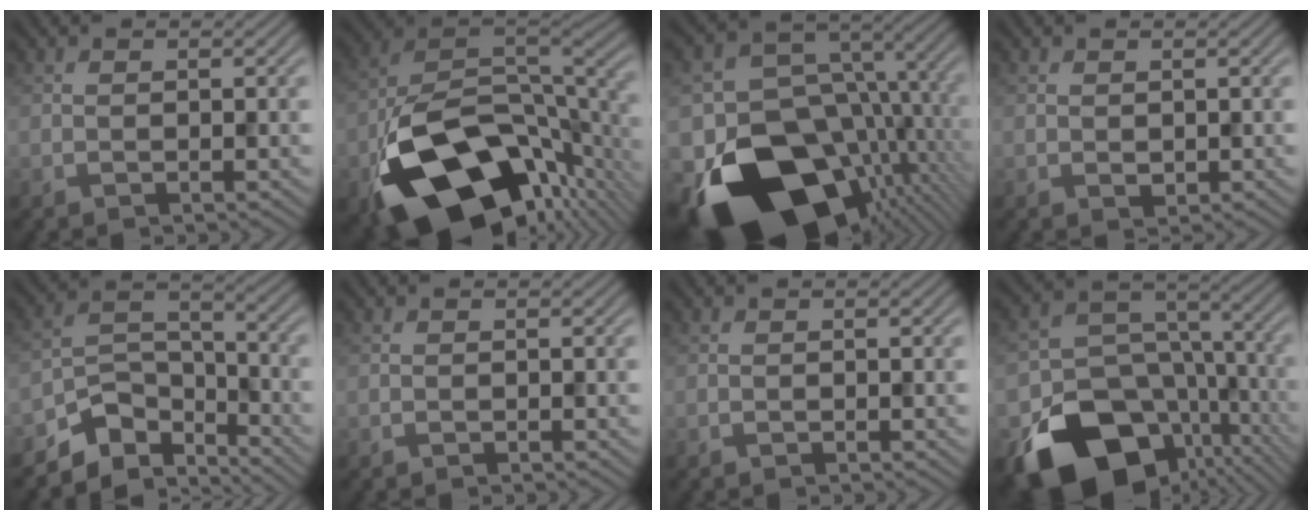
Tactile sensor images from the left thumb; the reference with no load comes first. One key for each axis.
{"total": 19.1, "fx": -9.7, "fy": 10.6, "fz": 12.6, "tx": -0.260, "ty": -0.042, "tz": -0.154}
{"total": 20.5, "fx": -8.5, "fy": 13.9, "fz": 12.5, "tx": -0.256, "ty": -0.034, "tz": -0.124}
{"total": 0.7, "fx": 0.3, "fy": 0.5, "fz": 0.4, "tx": -0.014, "ty": -0.003, "tz": 0.011}
{"total": 7.6, "fx": -5.9, "fy": 3.8, "fz": 2.8, "tx": -0.051, "ty": -0.008, "tz": -0.120}
{"total": 0.0}
{"total": 0.0}
{"total": 19.2, "fx": -9.8, "fy": 13.9, "fz": 8.9, "tx": -0.173, "ty": -0.048, "tz": -0.137}